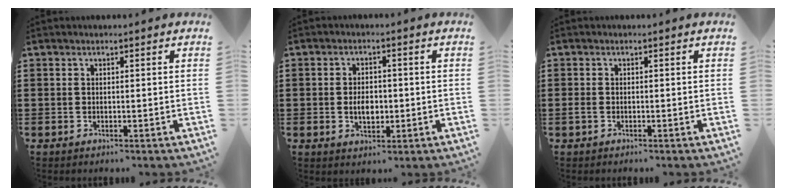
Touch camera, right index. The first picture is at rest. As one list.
[{"total": 3.7, "force": [-0.5, 2.1, 3.0], "torque": [-0.044, -0.007, -0.013]}, {"total": 0.8, "force": [-0.3, 0.6, 0.5], "torque": [-0.010, 0.001, -0.006]}]